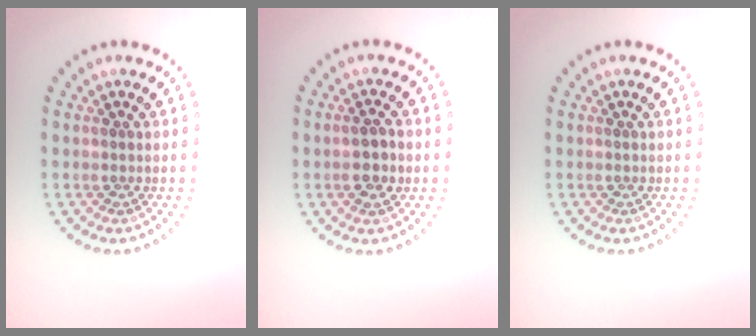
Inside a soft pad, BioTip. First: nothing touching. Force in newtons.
{"total": 2.4, "press": 2.4, "slide": 0.5}
{"total": 0.0}